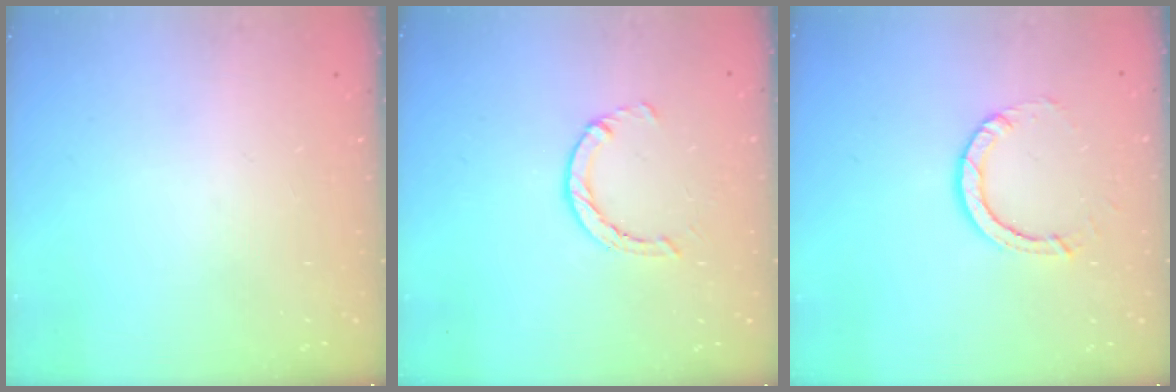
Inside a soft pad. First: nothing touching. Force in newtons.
{"total": 2.4, "press": 2.4, "slide": 0.4}
{"total": 4.5, "press": 4.5, "slide": 0.3}